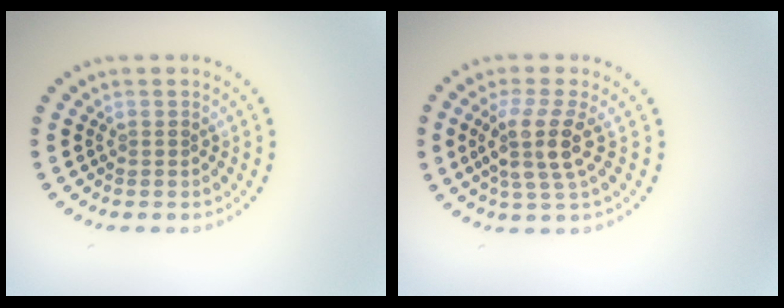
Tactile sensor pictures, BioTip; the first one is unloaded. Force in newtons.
{"total": 3.7, "press": 3.0, "slide": 2.2}